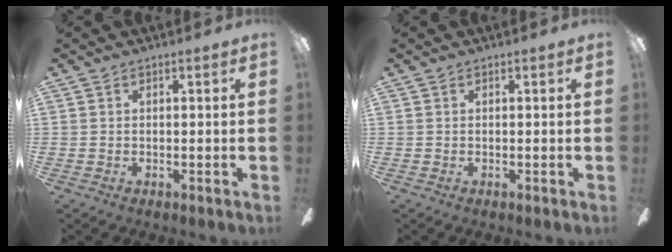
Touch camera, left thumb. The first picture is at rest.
{"total": 0.0}